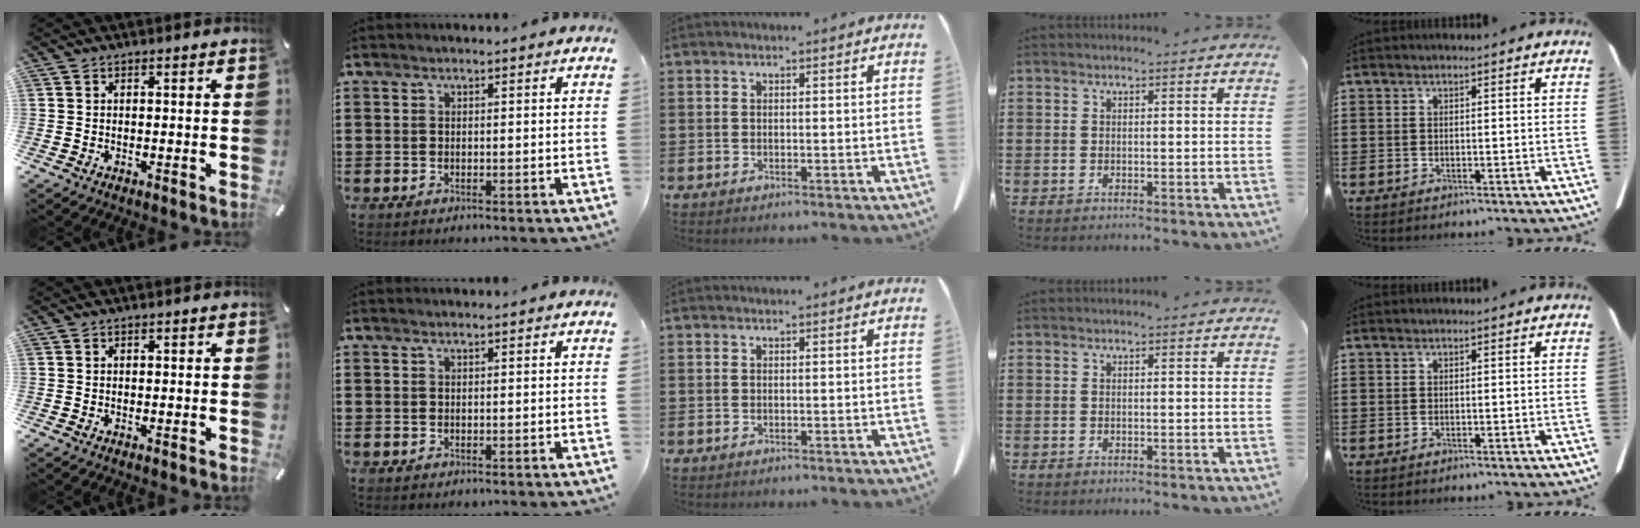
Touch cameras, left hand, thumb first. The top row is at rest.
{}